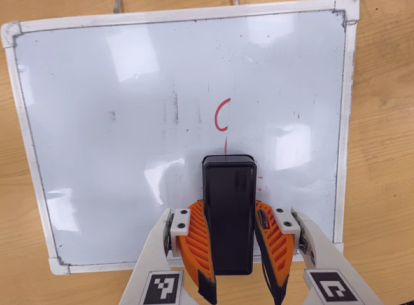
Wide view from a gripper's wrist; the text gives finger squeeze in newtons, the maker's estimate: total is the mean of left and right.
{"total": 8.2, "left": 7.5, "right": 8.9}